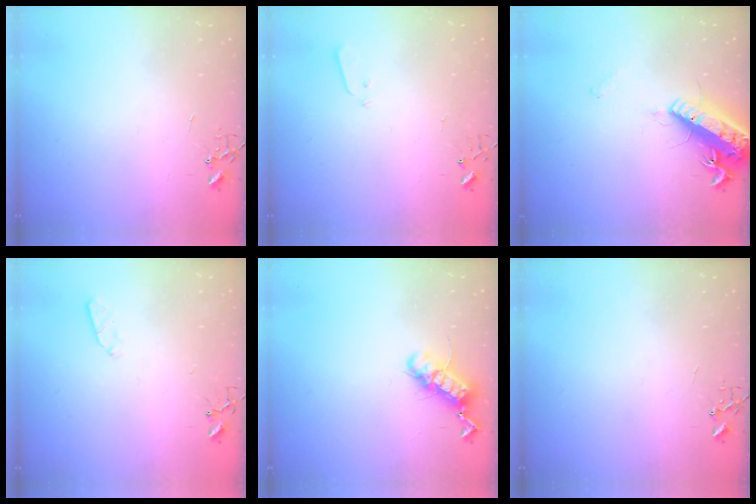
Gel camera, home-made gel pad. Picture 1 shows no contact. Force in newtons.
{"total": 3.2, "press": 3.1, "slide": 0.8}
{"total": 16.3, "press": 15.9, "slide": 3.8}
{"total": 3.2, "press": 3.1, "slide": 0.5}
{"total": 12.5, "press": 12.5, "slide": 0.9}
{"total": 0.0}